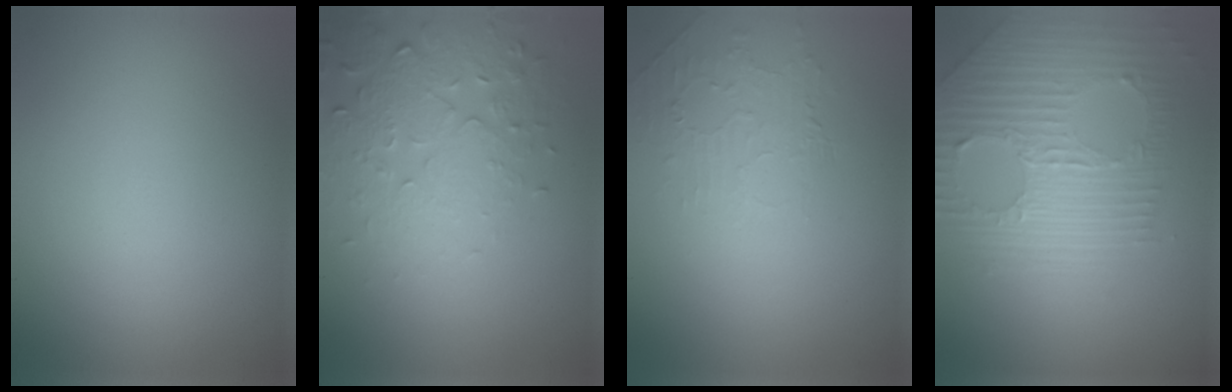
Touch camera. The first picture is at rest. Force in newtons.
{"total": 5.1, "press": 3.7, "slide": 3.4}
{"total": 1.9, "press": 0.3, "slide": 1.9}
{"total": 7.1, "press": 4.8, "slide": 5.2}